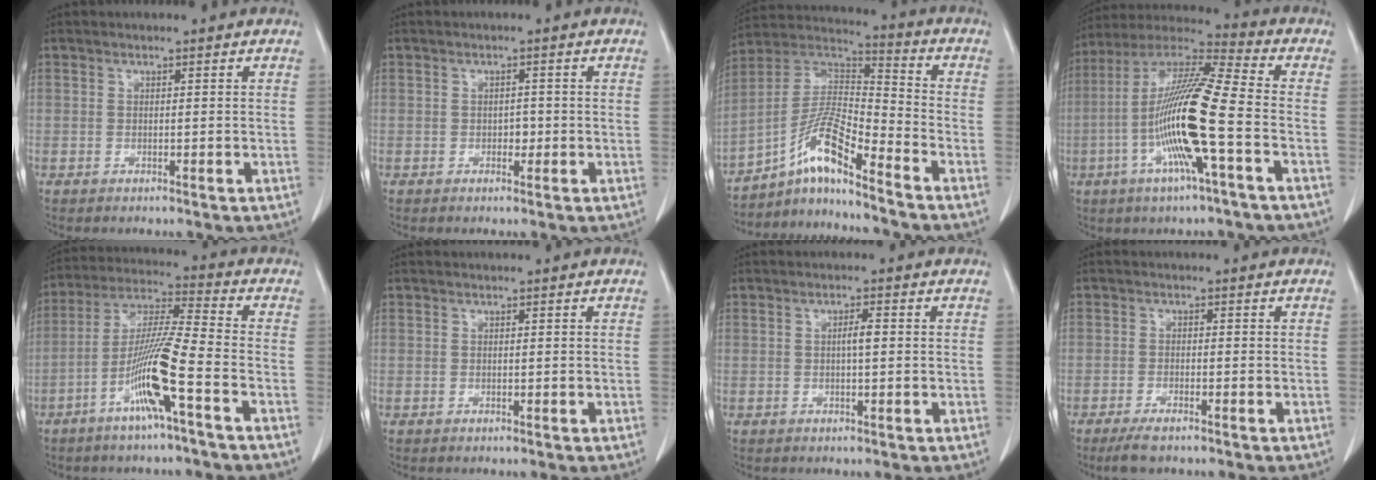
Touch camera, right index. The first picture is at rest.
{"total": 1.3, "force": [-0.3, 0.9, 0.9], "torque": [-0.012, 0.003, -0.004]}
{"total": 11.4, "force": [-7.8, 0.5, 8.3], "torque": [-0.167, 0.015, -0.146]}
{"total": 17.0, "force": [-4.2, 0.4, 16.5], "torque": [-0.330, -0.003, -0.090]}
{"total": 11.7, "force": [-5.1, -0.6, 10.5], "torque": [-0.210, -0.001, -0.101]}
{"total": 0.0}
{"total": 1.8, "force": [0.1, 0.2, 1.7], "torque": [-0.031, 0.003, 0.001]}
{"total": 3.5, "force": [-2.7, 0.6, 2.2], "torque": [-0.046, -0.007, -0.048]}